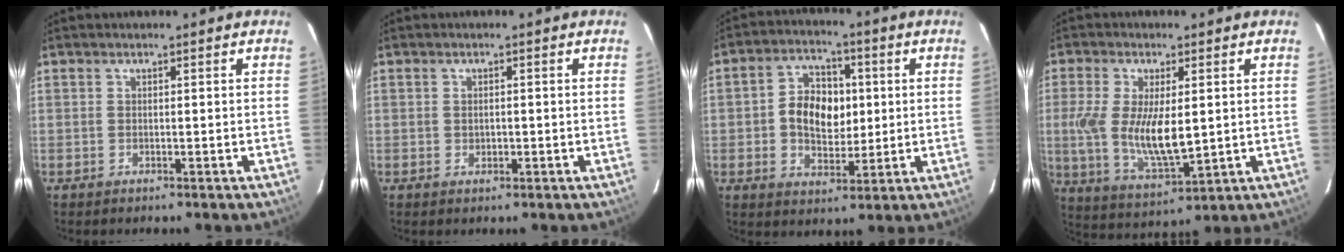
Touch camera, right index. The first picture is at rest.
{"total": 1.3, "force": [-0.1, 1.1, 0.8], "torque": [-0.011, 0.001, -0.001]}
{"total": 9.7, "force": [0.4, 7.1, 6.7], "torque": [-0.129, 0.020, 0.011]}
{"total": 12.8, "force": [0.2, 5.3, 11.7], "torque": [-0.243, -0.014, 0.011]}